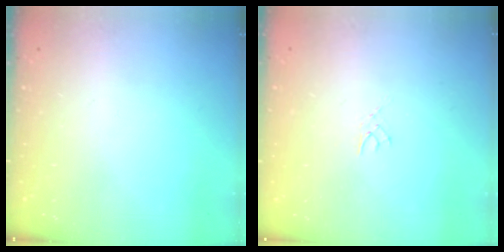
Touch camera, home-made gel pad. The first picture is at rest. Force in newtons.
{"total": 2.1, "press": 2.1, "slide": 0.3}